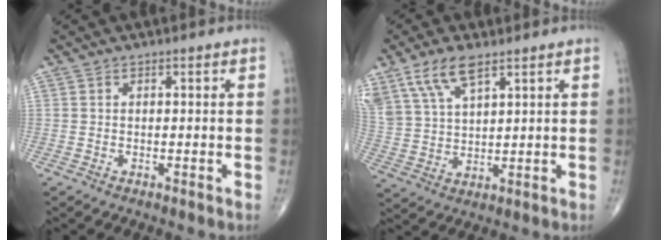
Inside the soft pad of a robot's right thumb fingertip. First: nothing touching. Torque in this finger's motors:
{"motor_torque": [-0.18, 0.23, 0.67, 0.76, 0.12]}